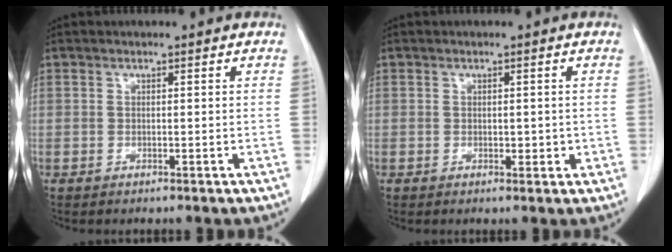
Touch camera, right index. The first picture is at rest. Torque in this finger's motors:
{"motor_torque": [-0.11, 0.06, -0.03, 0.01]}